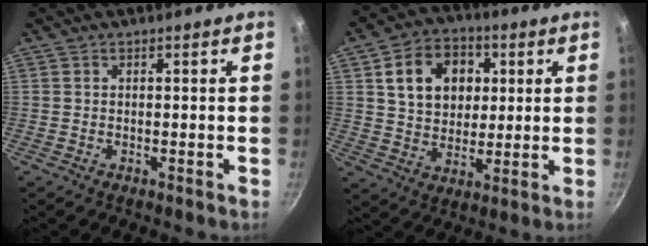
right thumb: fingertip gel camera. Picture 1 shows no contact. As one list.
[{"total": 13.8, "force": [3.7, 10.7, 7.9], "torque": [-0.101, 0.004, 0.060]}]